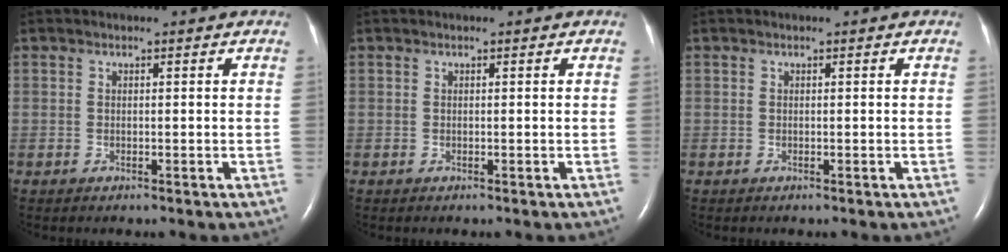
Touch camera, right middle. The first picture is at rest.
{"total": 0.0}
{"total": 0.0}